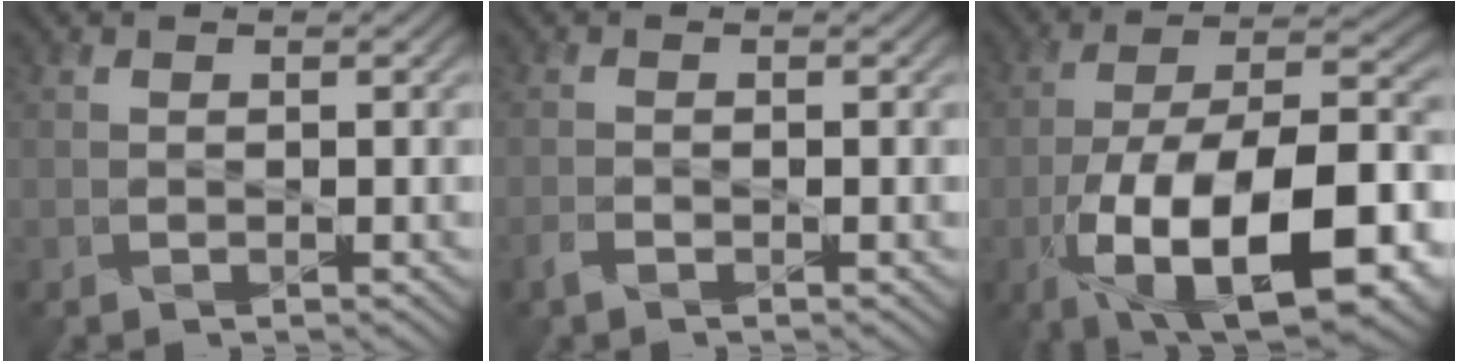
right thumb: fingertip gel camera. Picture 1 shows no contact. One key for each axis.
{"total": 1.4, "fx": -1.1, "fy": 0.5, "fz": 0.7, "tx": -0.021, "ty": -0.003, "tz": -0.024}
{"total": 18.6, "fx": -7.5, "fy": 7.3, "fz": 15.3, "tx": -0.250, "ty": -0.003, "tz": -0.136}